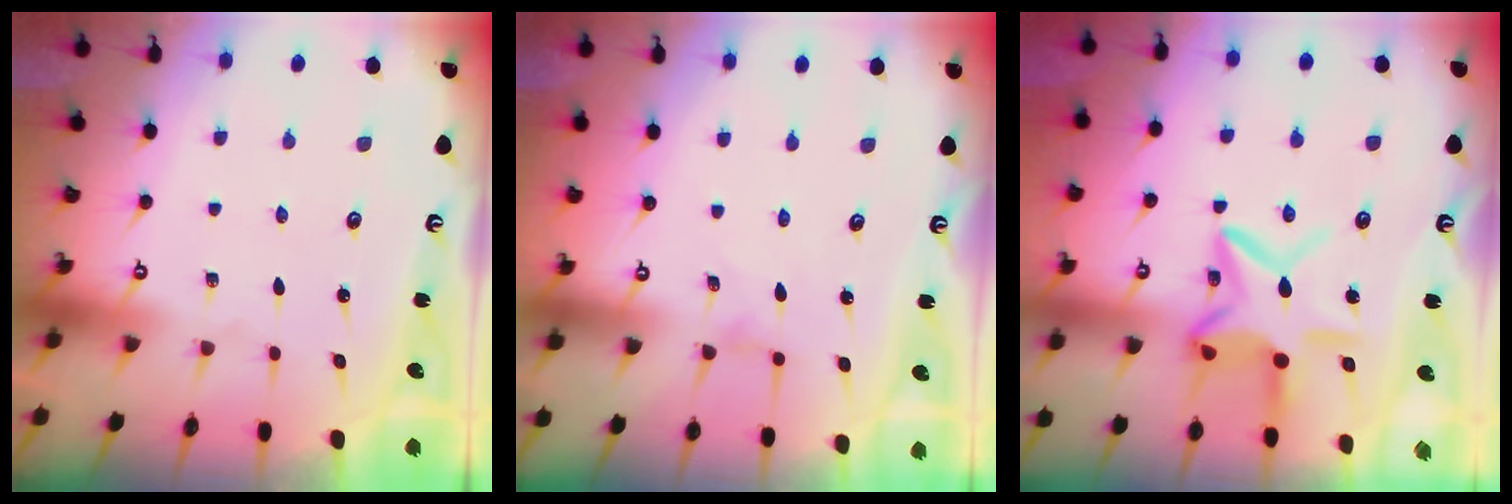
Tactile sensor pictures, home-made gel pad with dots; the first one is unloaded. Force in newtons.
{"total": 0.0}
{"total": 15.0, "press": 15.0, "slide": 1.2}